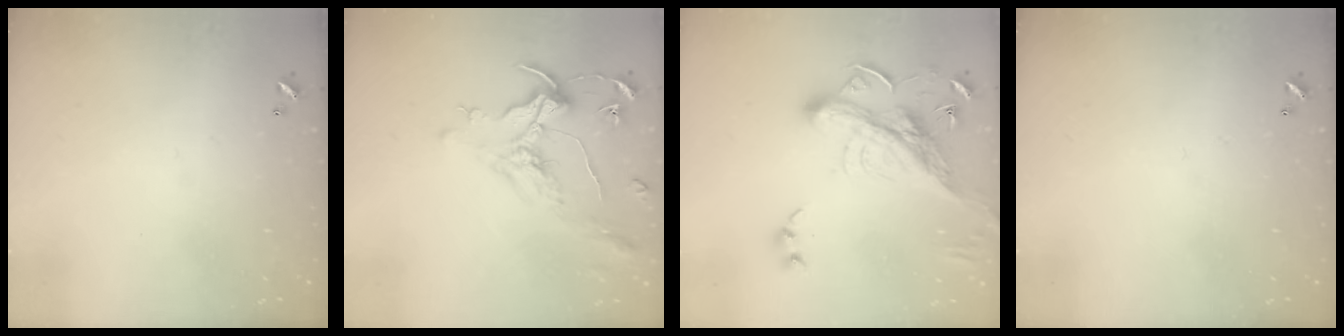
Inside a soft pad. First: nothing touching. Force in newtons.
{"total": 1.6, "press": 1.4, "slide": 0.7}
{"total": 6.4, "press": 6.2, "slide": 1.6}
{"total": 0.0}